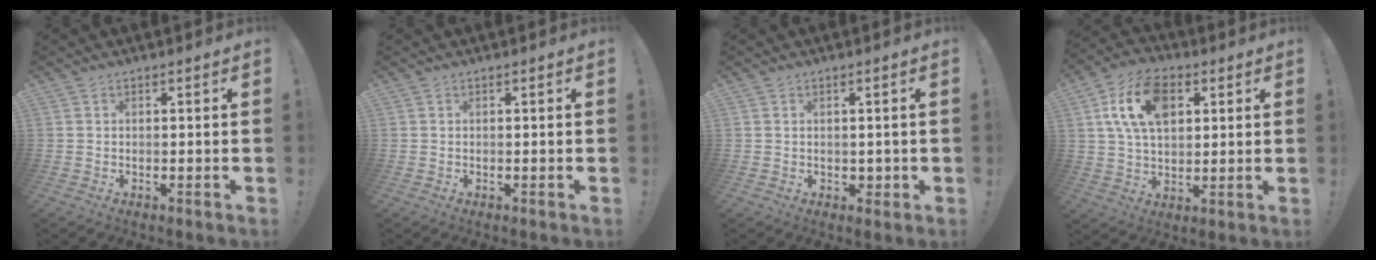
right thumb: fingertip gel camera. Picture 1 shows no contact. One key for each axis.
{"total": 0.0}
{"total": 2.1, "fx": 0.6, "fy": 1.9, "fz": 0.7, "tx": 0.001, "ty": -0.005, "tz": 0.009}
{"total": 15.6, "fx": 5.5, "fy": 10.0, "fz": 10.6, "tx": -0.173, "ty": -0.002, "tz": 0.102}